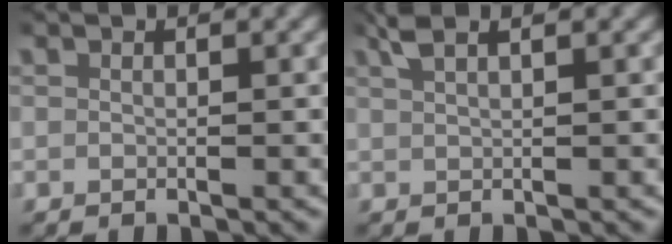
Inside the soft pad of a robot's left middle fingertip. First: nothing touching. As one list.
[{"total": 2.3, "force": [1.7, 0.5, 1.5], "torque": [-0.033, 0.009, 0.028]}]